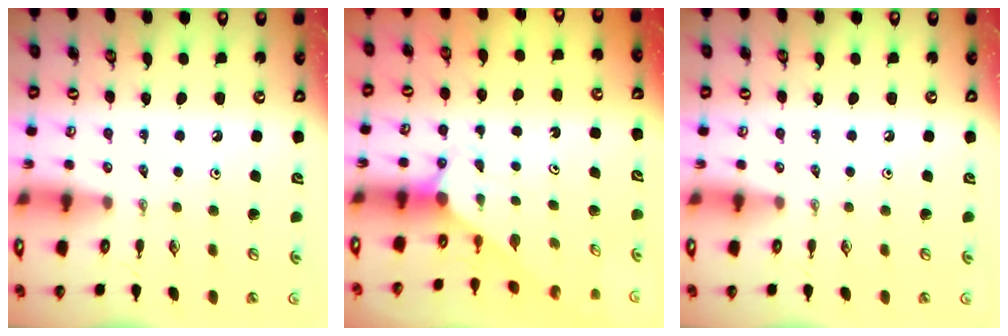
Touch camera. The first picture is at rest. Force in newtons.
{"total": 2.8, "press": 2.8, "slide": 0.0}
{"total": 0.0}